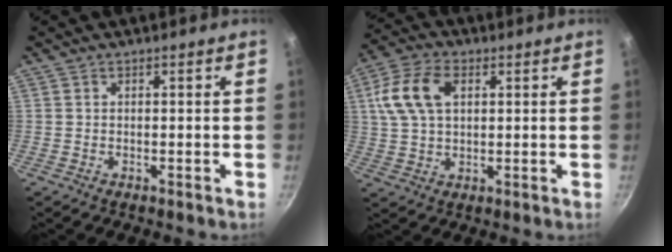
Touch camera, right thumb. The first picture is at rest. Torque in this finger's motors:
{"motor_torque": [-0.60, 0.76, 0.27, -0.20, 0.13]}